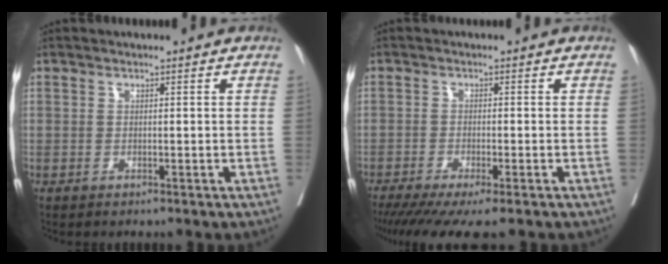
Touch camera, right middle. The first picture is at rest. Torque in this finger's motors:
{"motor_torque": [1.08, -1.05, 0.28, 0.09]}